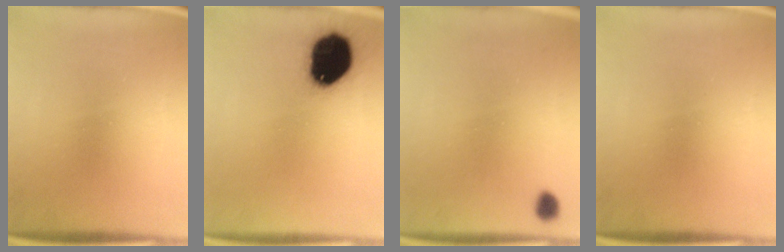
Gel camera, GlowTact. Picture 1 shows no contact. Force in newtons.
{"total": 17.2}
{"total": 2.9}
{"total": 0.0}